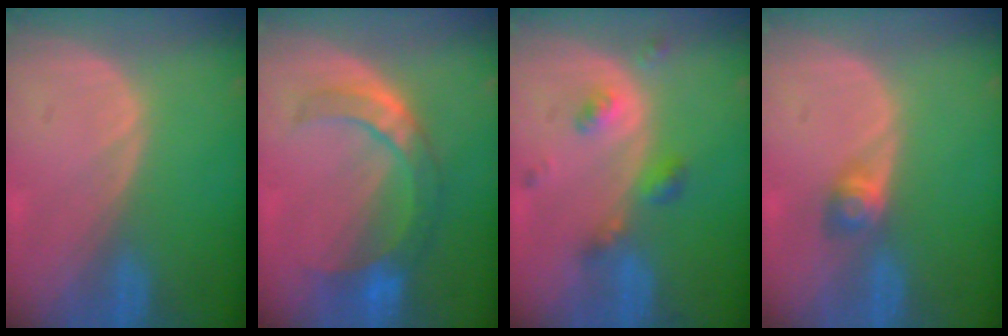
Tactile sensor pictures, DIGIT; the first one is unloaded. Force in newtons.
{"total": 7.4, "press": 7.2, "slide": 1.9}
{"total": 4.8, "press": 4.3, "slide": 2.1}
{"total": 2.8, "press": 2.6, "slide": 1.2}